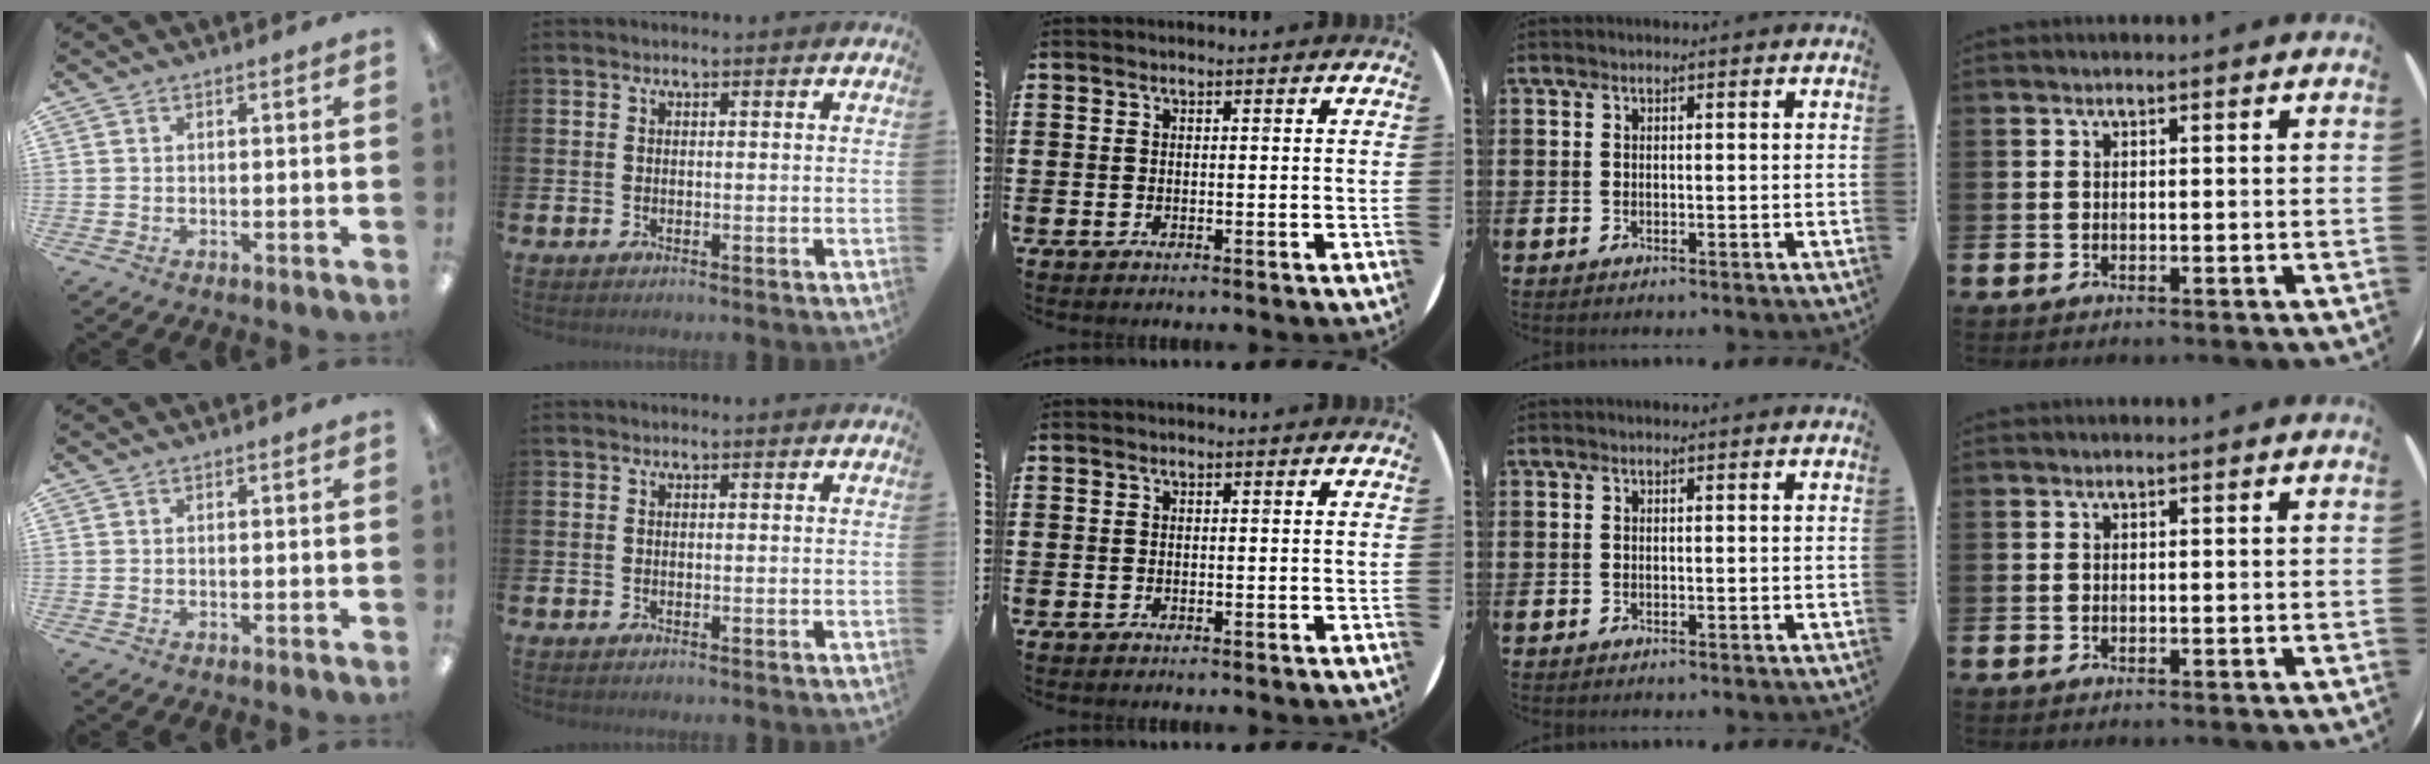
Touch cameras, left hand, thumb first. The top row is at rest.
{}